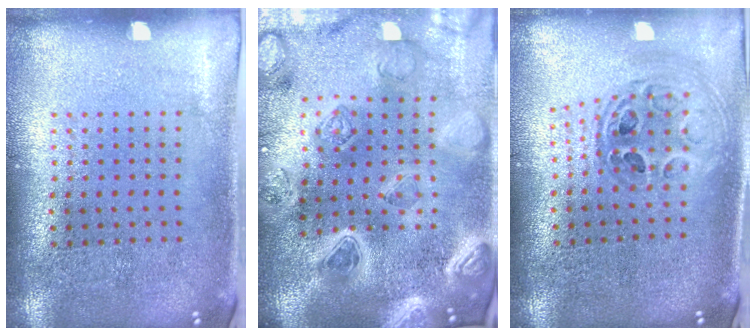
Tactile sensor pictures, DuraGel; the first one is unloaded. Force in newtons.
{"total": 5.0, "press": 4.2, "slide": 2.7}
{"total": 0.9, "press": 0.9, "slide": 0.2}